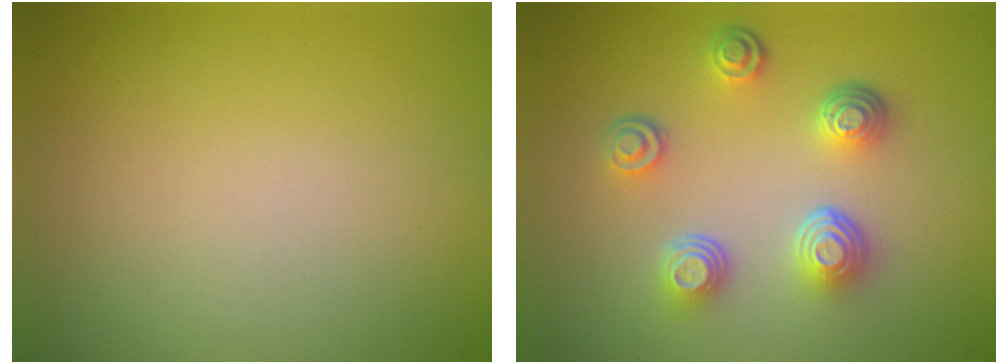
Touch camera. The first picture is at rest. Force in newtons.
{"total": 4.6, "press": 3.5, "slide": 2.9}